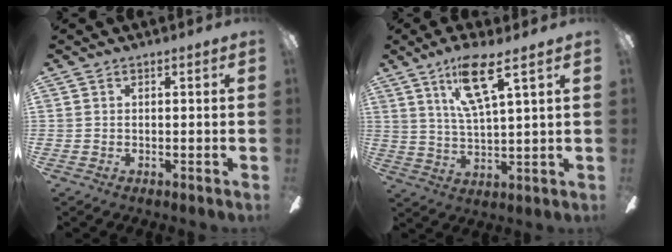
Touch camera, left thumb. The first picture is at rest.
{"total": 11.9, "force": [7.1, 2.7, 9.2], "torque": [-0.177, -0.009, 0.120]}